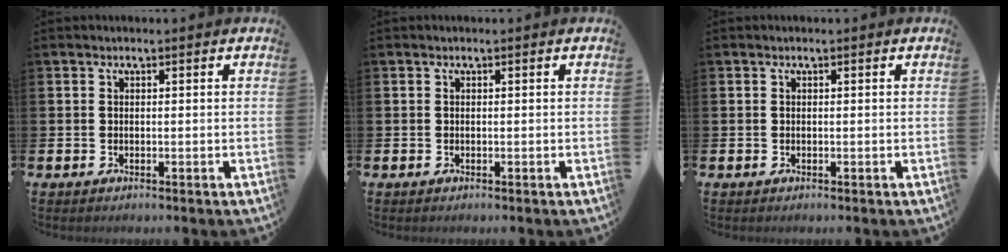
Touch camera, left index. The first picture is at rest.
{"total": 0.0}
{"total": 0.0}